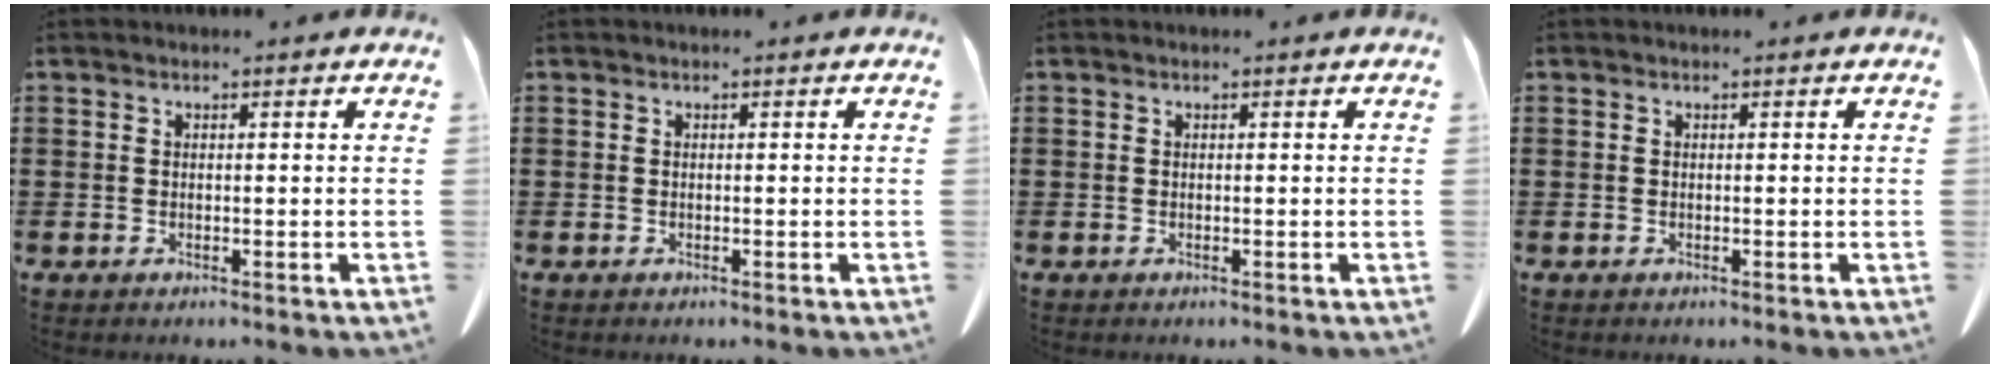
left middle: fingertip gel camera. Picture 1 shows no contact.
{"total": 0.0}
{"total": 0.0}
{"total": 0.0}